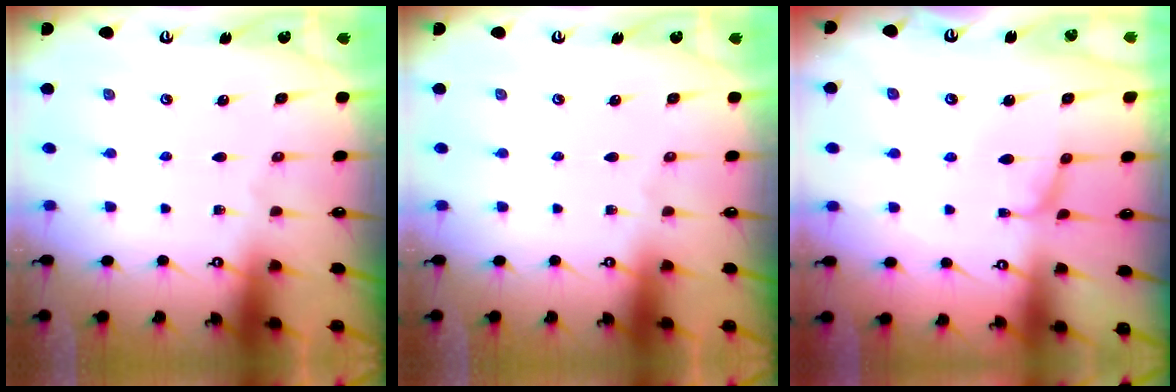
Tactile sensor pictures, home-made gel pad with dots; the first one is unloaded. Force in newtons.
{"total": 0.0}
{"total": 1.1, "press": 1.0, "slide": 0.4}